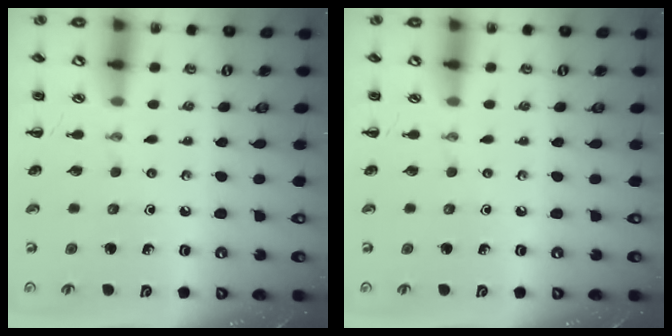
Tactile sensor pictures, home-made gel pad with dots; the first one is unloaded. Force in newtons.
{"total": 0.0}